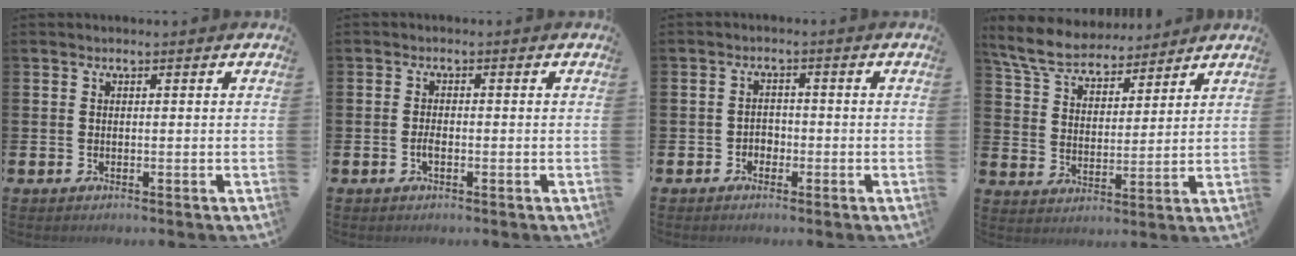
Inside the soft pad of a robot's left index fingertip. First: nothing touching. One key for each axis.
{"total": 1.4, "fx": -0.5, "fy": 0.6, "fz": 1.2, "tx": -0.028, "ty": 0.003, "tz": -0.009}
{"total": 1.8, "fx": -1.1, "fy": 1.4, "fz": 0.3, "tx": -0.007, "ty": 0.003, "tz": -0.026}
{"total": 7.2, "fx": 6.7, "fy": 2.1, "fz": 1.8, "tx": -0.071, "ty": -0.031, "tz": 0.124}